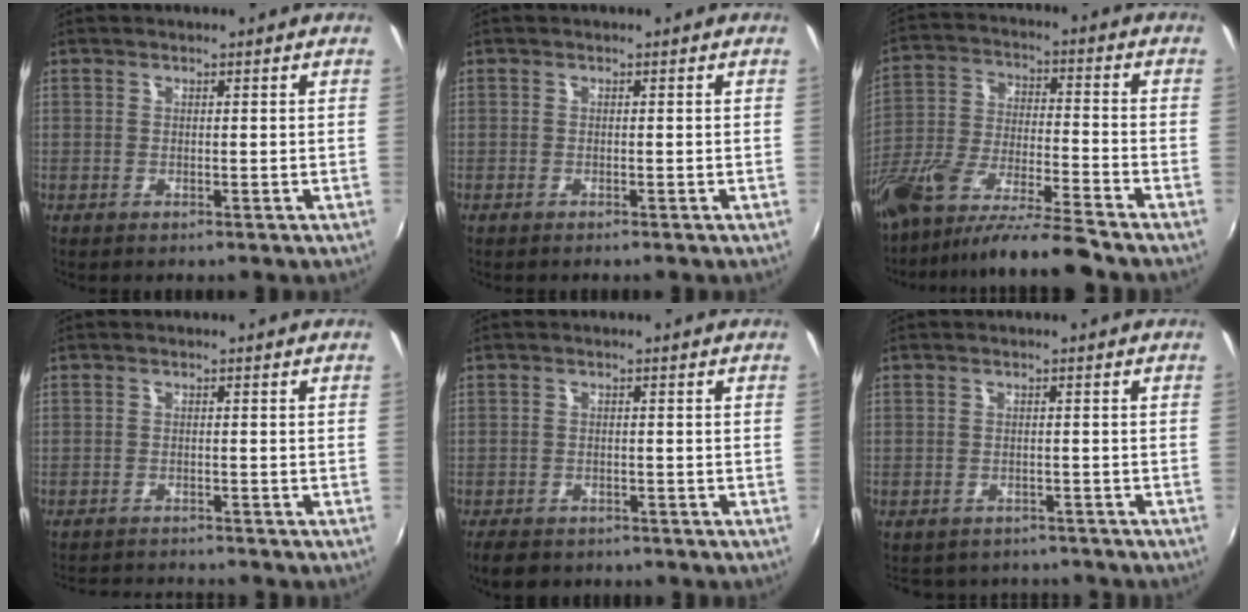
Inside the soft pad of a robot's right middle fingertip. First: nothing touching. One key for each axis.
{"total": 0.6, "fx": -0.5, "fy": 0.1, "fz": 0.2, "tx": -0.003, "ty": -0.002, "tz": -0.011}
{"total": 15.4, "fx": -13.0, "fy": 0.4, "fz": 8.3, "tx": -0.170, "ty": -0.027, "tz": -0.239}
{"total": 5.8, "fx": -5.6, "fy": 0.3, "fz": 1.3, "tx": -0.041, "ty": -0.008, "tz": -0.090}
{"total": 5.7, "fx": -4.6, "fy": 2.7, "fz": 2.2, "tx": -0.060, "ty": -0.014, "tz": -0.075}
{"total": 6.4, "fx": -5.6, "fy": 2.6, "fz": 1.5, "tx": -0.036, "ty": -0.012, "tz": -0.076}